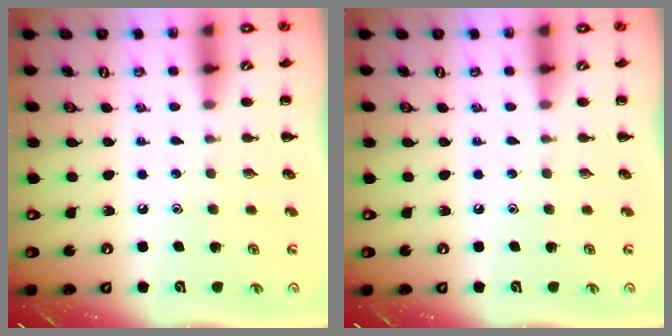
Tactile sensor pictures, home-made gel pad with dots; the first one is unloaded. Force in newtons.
{"total": 0.0}